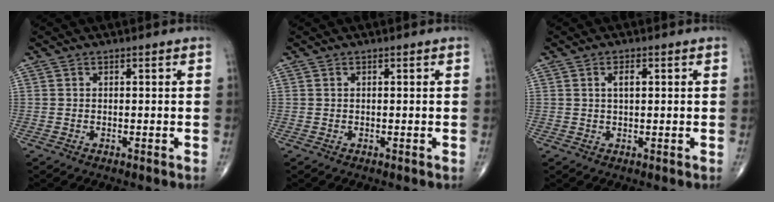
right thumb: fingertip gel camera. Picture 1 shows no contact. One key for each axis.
{"total": 0.0}
{"total": 2.1, "fx": 0.6, "fy": 1.0, "fz": 1.8, "tx": -0.031, "ty": 0.001, "tz": 0.009}